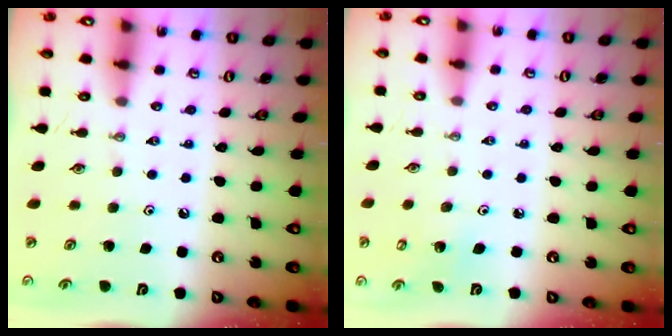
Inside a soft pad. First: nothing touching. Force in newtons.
{"total": 2.8, "press": 2.8, "slide": 0.2}